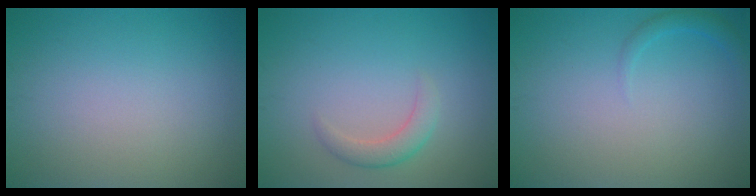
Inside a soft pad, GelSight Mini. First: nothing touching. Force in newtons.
{"total": 2.0, "press": 1.9, "slide": 0.2}
{"total": 1.1, "press": 1.1, "slide": 0.1}